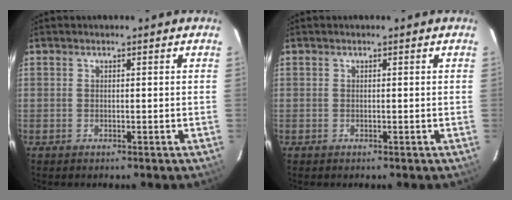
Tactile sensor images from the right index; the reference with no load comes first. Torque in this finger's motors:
{"motor_torque": [0.04, 0.06, 0.01, 0.00]}